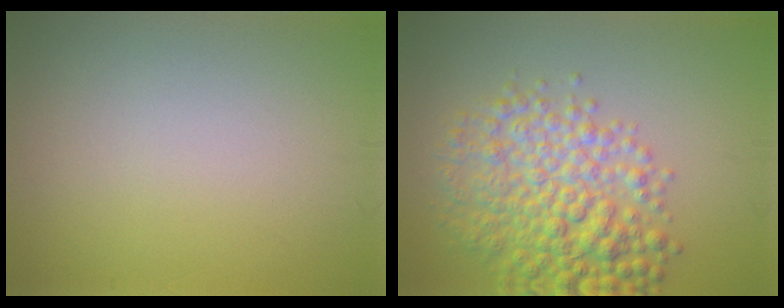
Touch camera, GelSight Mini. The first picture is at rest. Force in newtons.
{"total": 6.9, "press": 6.9, "slide": 0.1}